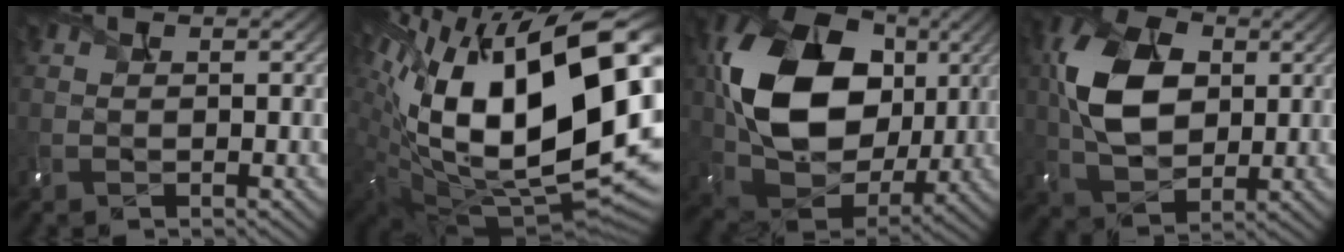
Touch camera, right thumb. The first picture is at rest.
{"total": 22.1, "force": [4.7, 11.3, 18.4], "torque": [-0.350, -0.031, 0.100]}
{"total": 16.8, "force": [3.4, 12.3, 10.8], "torque": [-0.227, 0.005, 0.062]}
{"total": 10.5, "force": [2.1, 7.2, 7.5], "torque": [-0.178, 0.012, 0.032]}